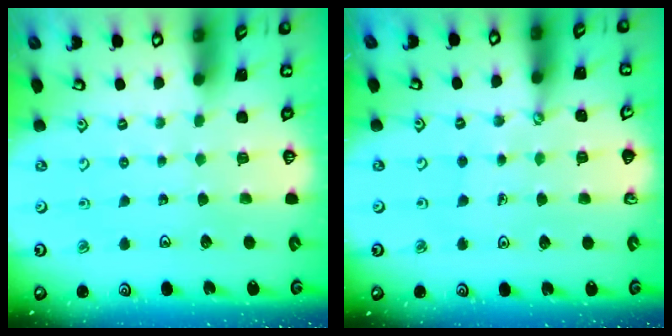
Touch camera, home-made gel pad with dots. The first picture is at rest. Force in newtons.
{"total": 2.5, "press": 2.5, "slide": 0.2}